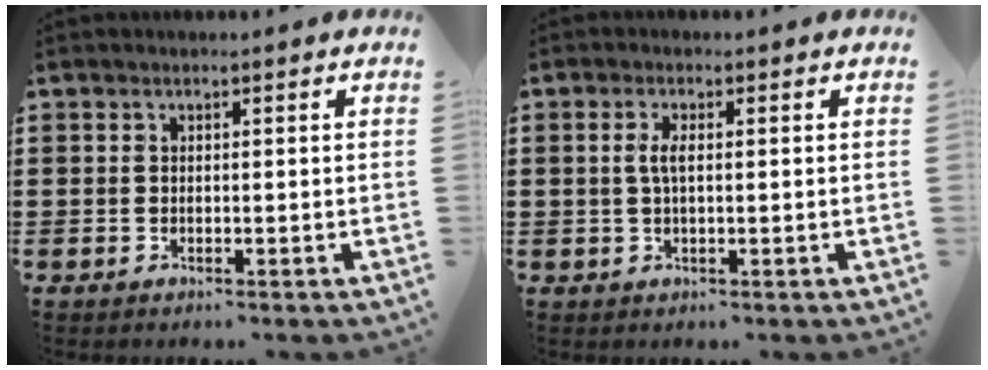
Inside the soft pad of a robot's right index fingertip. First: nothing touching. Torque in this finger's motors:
{"motor_torque": [0.73, -0.25, 0.33, 0.10]}